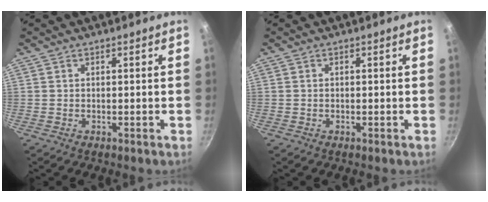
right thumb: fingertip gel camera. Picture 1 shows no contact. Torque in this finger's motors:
{"motor_torque": [-0.33, -0.09, 0.02, -0.03, -0.05]}